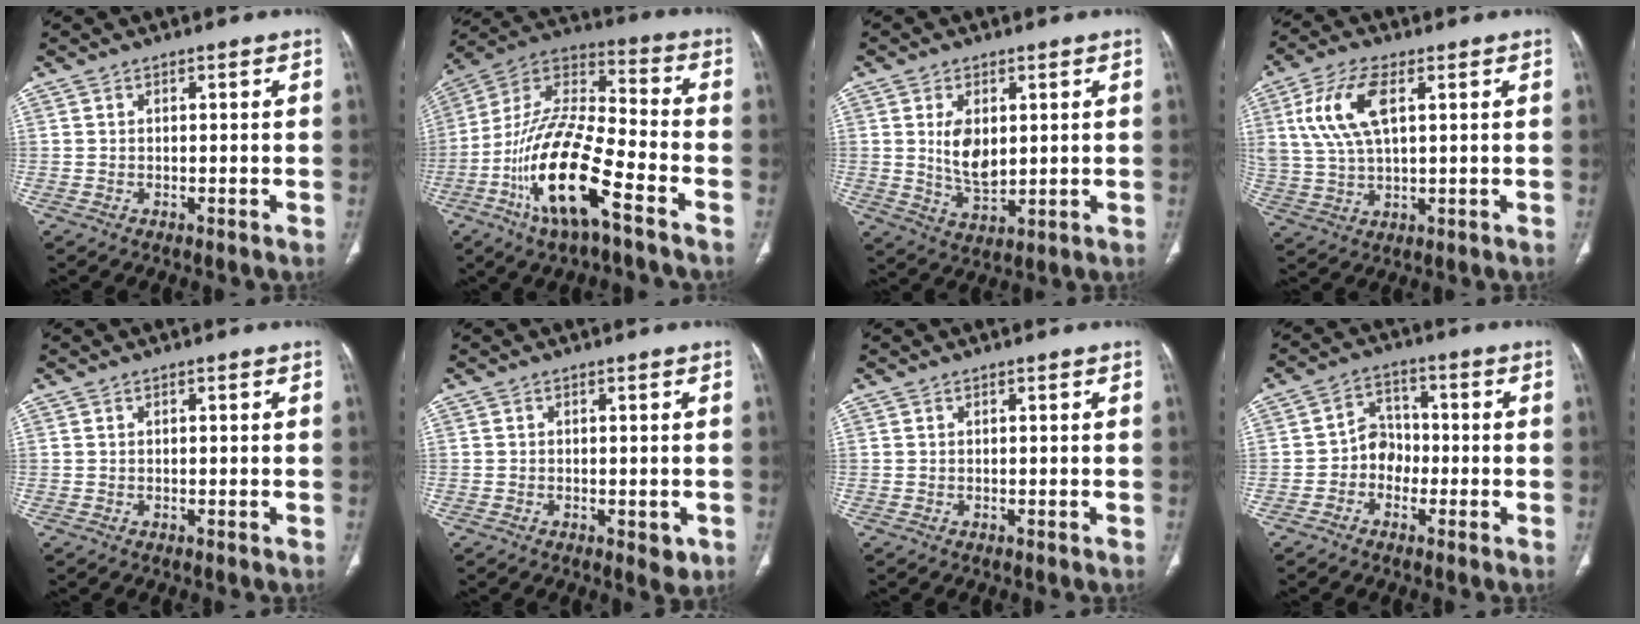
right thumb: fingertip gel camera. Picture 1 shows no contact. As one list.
[{"total": 19.9, "force": [-9.1, 5.8, 16.7], "torque": [-0.333, 0.048, -0.171]}, {"total": 7.3, "force": [1.4, 4.2, 5.8], "torque": [-0.093, -0.016, 0.036]}, {"total": 11.5, "force": [3.7, 5.2, 9.5], "torque": [-0.207, 0.001, 0.076]}, {"total": 0.0}, {"total": 2.9, "force": [-0.9, 1.5, 2.3], "torque": [-0.016, -0.001, -0.008]}, {"total": 0.0}, {"total": 5.4, "force": [-1.7, 4.7, 2.2], "torque": [-0.006, 0.025, -0.041]}]